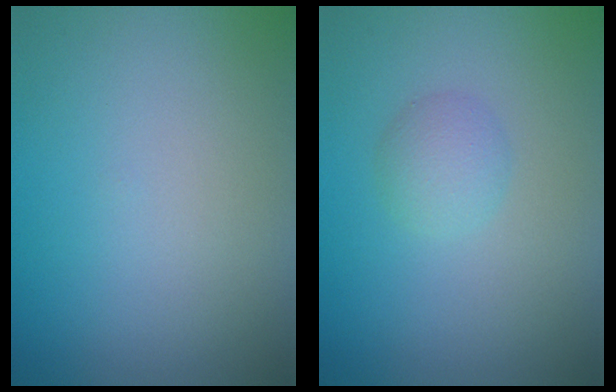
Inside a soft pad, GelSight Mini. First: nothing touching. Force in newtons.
{"total": 2.0, "press": 2.0, "slide": 0.0}